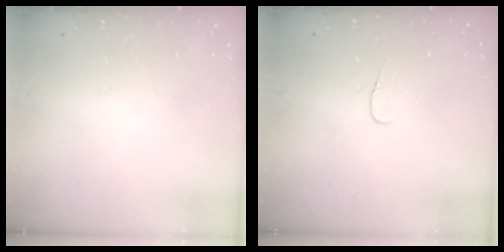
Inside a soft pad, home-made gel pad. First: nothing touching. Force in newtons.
{"total": 4.0, "press": 4.0, "slide": 0.4}